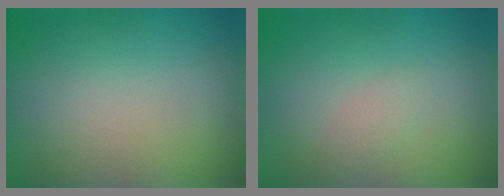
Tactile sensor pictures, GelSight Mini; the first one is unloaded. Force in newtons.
{"total": 1.2, "press": 1.2, "slide": 0.1}